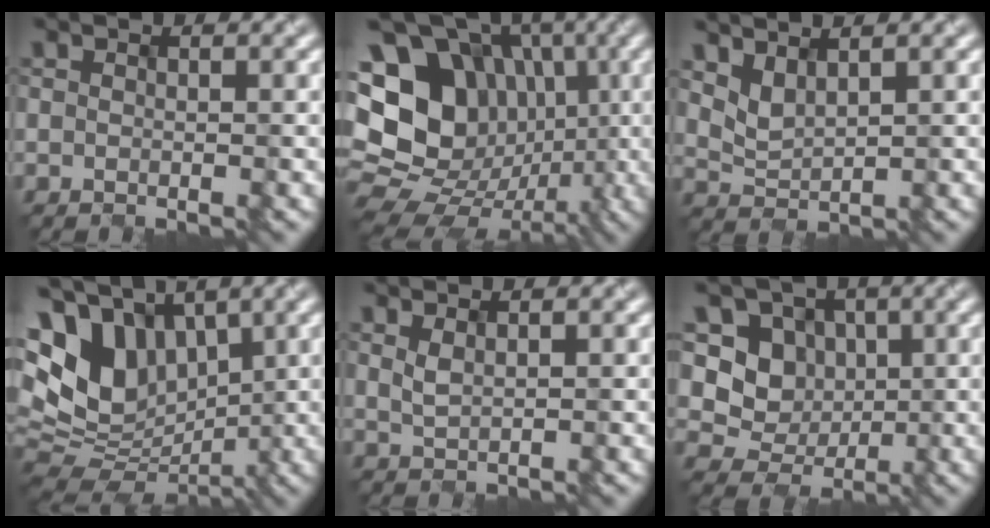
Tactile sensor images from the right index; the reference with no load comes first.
{"total": 18.5, "force": [1.6, 15.5, 10.0], "torque": [-0.181, 0.031, 0.005]}
{"total": 1.9, "force": [1.5, 0.7, 1.0], "torque": [-0.031, -0.004, 0.038]}
{"total": 11.2, "force": [3.5, 7.7, 7.3], "torque": [-0.157, 0.014, 0.056]}
{"total": 1.1, "force": [0.6, 0.4, 0.8], "torque": [-0.019, -0.003, 0.016]}
{"total": 5.5, "force": [0.7, 4.9, 2.4], "torque": [-0.035, 0.001, -0.006]}